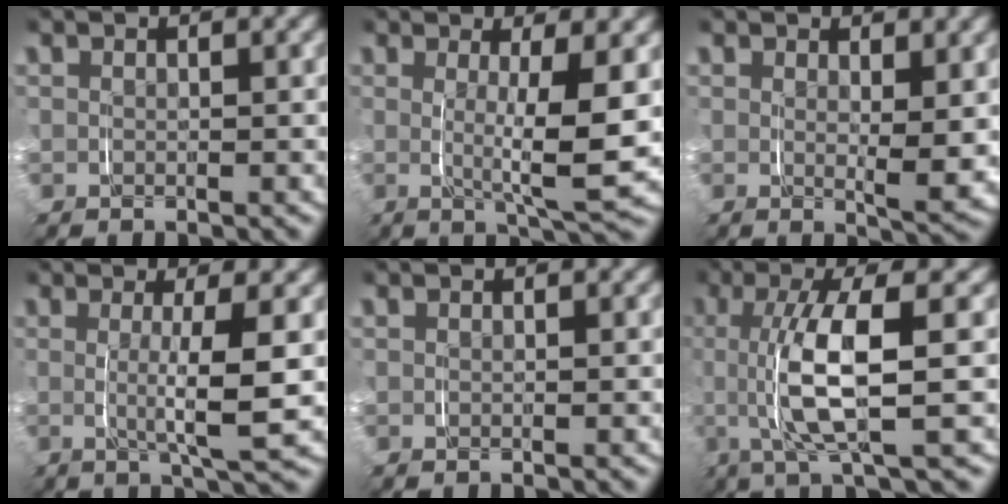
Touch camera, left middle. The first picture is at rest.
{"total": 6.3, "force": [0.7, 0.9, 6.2], "torque": [-0.090, -0.014, 0.011]}
{"total": 2.4, "force": [1.1, 0.2, 2.2], "torque": [-0.032, -0.016, 0.021]}
{"total": 4.7, "force": [0.4, 0.1, 4.7], "torque": [-0.077, -0.009, 0.008]}
{"total": 0.0}
{"total": 6.1, "force": [-0.2, 0.8, 6.1], "torque": [-0.122, 0.005, -0.009]}